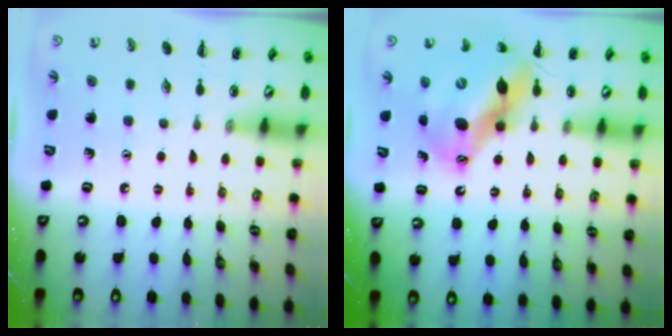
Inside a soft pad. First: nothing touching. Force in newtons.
{"total": 13.8, "press": 13.4, "slide": 3.4}